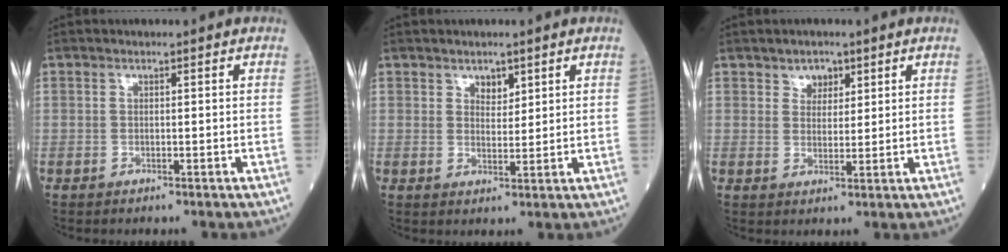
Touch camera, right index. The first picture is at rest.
{"total": 2.4, "force": [1.7, 1.3, 1.2], "torque": [-0.018, -0.002, 0.032]}
{"total": 2.9, "force": [1.9, 2.0, 1.1], "torque": [-0.015, 0.002, 0.034]}